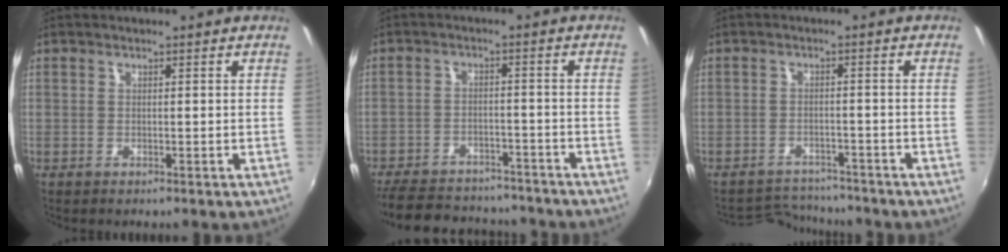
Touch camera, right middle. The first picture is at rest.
{"total": 18.5, "force": [-15.8, 6.9, 6.8], "torque": [-0.161, 0.009, -0.217]}
{"total": 7.0, "force": [-6.9, 1.4, 0.2], "torque": [-0.021, 0.007, -0.109]}